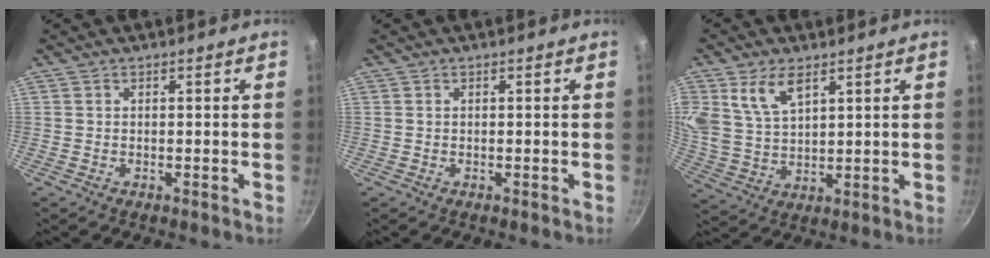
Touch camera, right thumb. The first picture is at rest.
{"total": 0.0}
{"total": 8.9, "force": [4.6, 4.9, 5.8], "torque": [-0.102, -0.025, 0.098]}